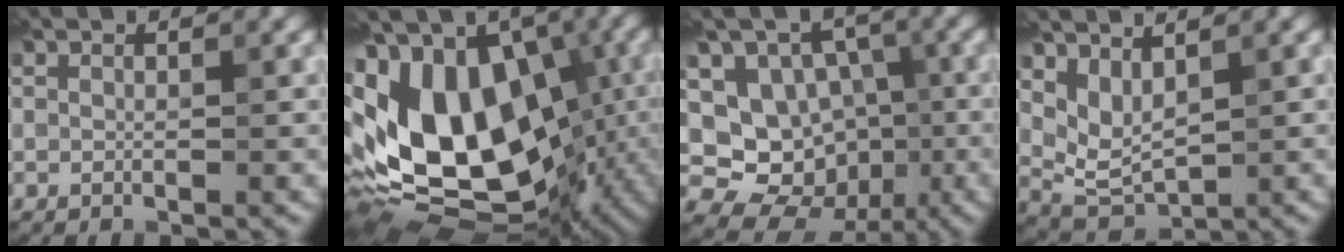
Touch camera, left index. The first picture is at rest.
{"total": 18.2, "force": [-1.3, 12.0, 13.6], "torque": [-0.271, 0.002, -0.020]}
{"total": 9.4, "force": [-1.6, 8.1, 4.6], "torque": [-0.063, -0.005, -0.043]}
{"total": 3.1, "force": [1.7, 1.5, 2.1], "torque": [-0.056, -0.014, 0.042]}